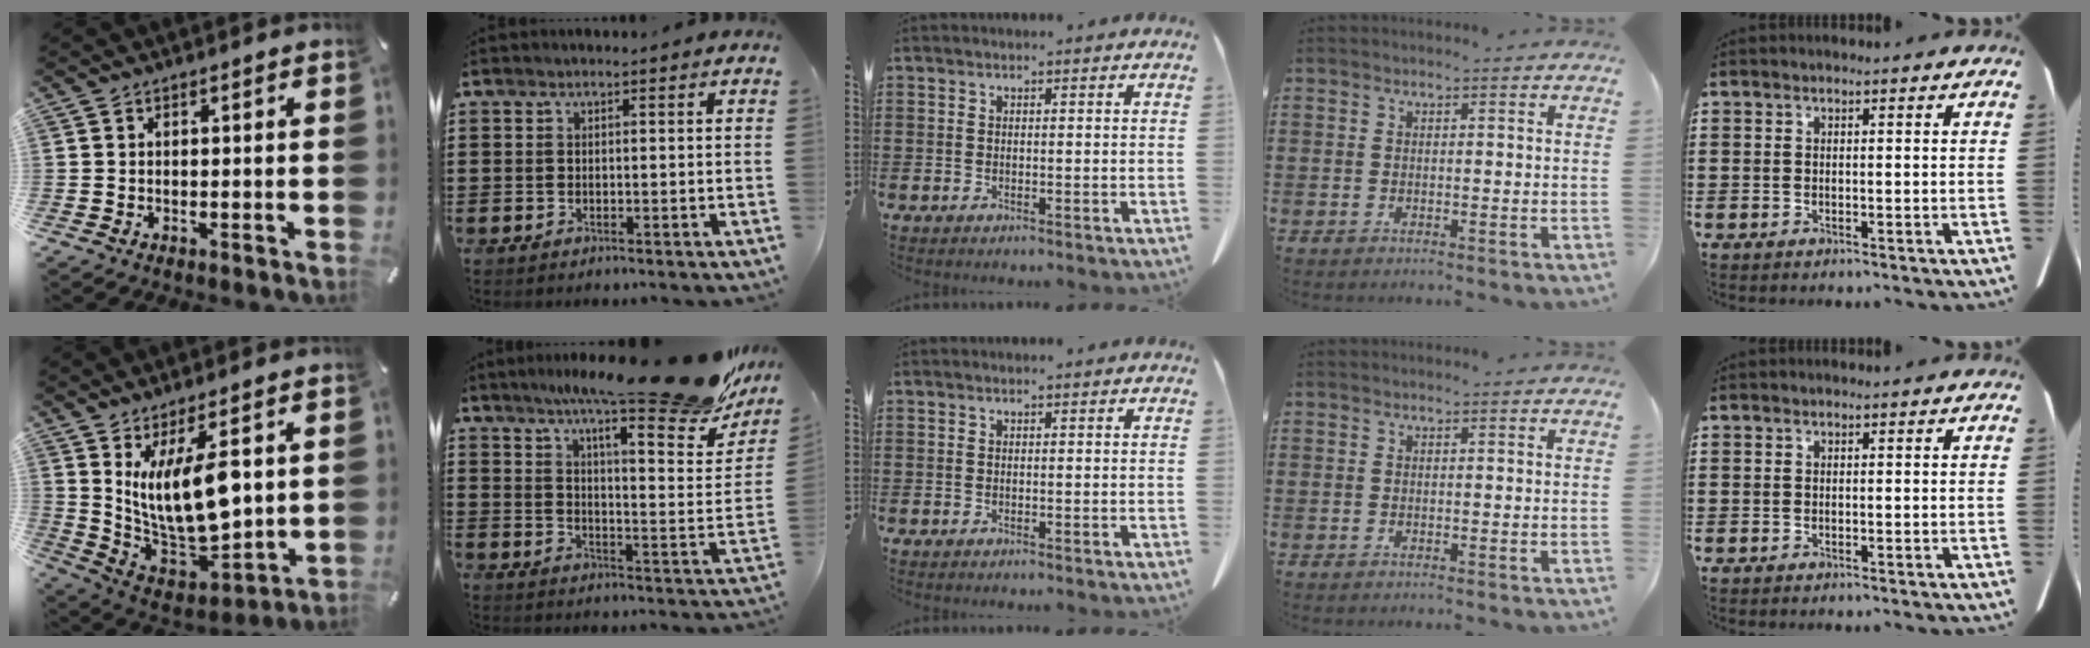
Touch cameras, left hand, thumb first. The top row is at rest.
{"thumb": {"total": 15.5, "force": [5.4, 6.4, 13.1], "torque": [-0.270, -0.043, 0.092]}, "index": {"total": 17.1, "force": [13.5, 1.2, 10.5], "torque": [-0.161, -0.084, 0.209]}}